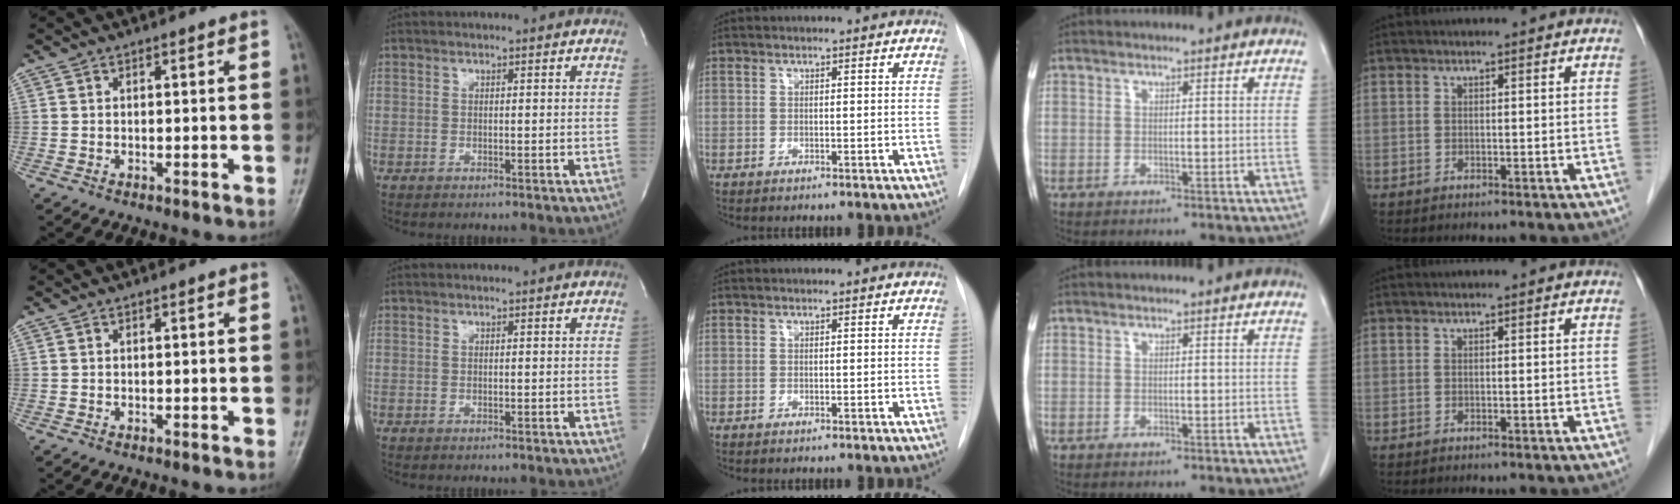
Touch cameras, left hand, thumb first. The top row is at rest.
{}